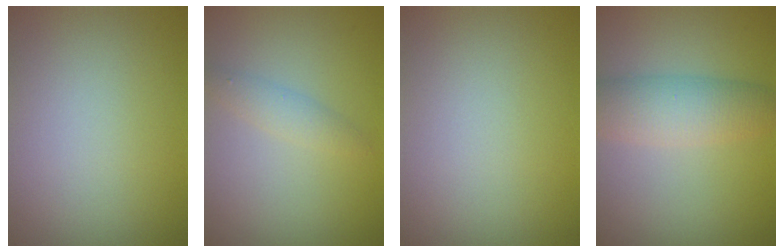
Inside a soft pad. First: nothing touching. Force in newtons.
{"total": 1.6, "press": 1.6, "slide": 0.1}
{"total": 0.0}
{"total": 4.7, "press": 4.7, "slide": 0.1}